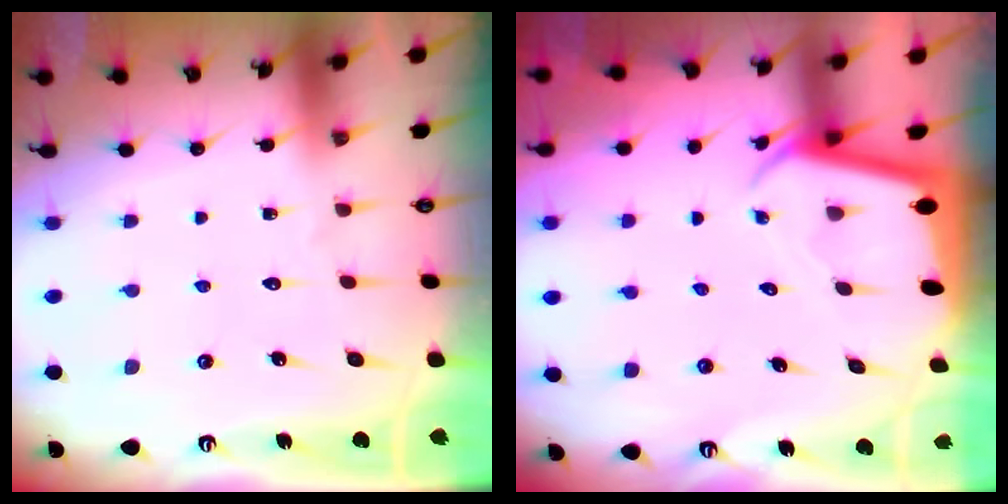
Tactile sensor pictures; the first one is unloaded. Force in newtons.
{"total": 2.4, "press": 2.4, "slide": 0.2}